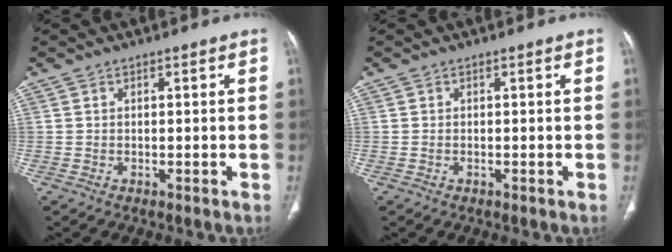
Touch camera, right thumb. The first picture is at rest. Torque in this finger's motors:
{"motor_torque": [0.10, -0.09, 0.02, -0.40, -0.02]}